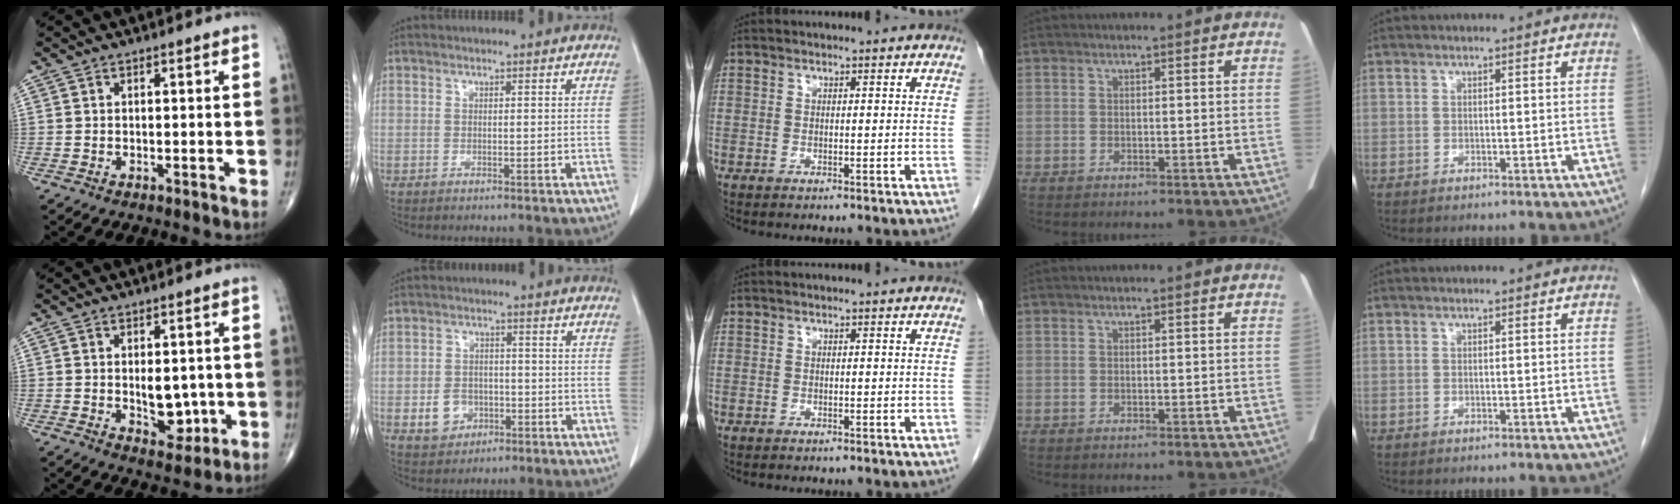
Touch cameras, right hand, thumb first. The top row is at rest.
{"thumb": {"total": 6.8, "force": [-0.5, 4.1, 5.4], "torque": [-0.049, -0.009, 0.004]}, "index": {"total": 5.3, "force": [-1.7, 4.4, 2.3], "torque": [-0.043, 0.008, -0.019]}}